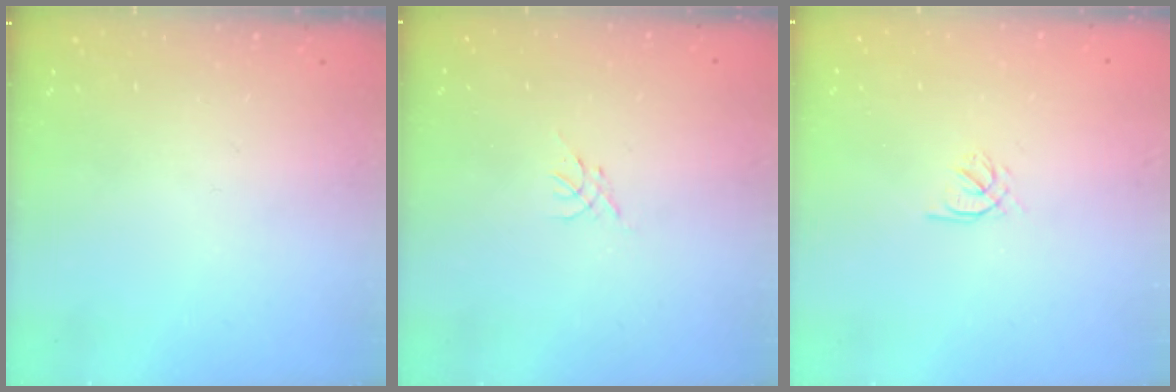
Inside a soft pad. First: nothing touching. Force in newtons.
{"total": 0.5, "press": 0.4, "slide": 0.3}
{"total": 2.0, "press": 1.9, "slide": 0.5}